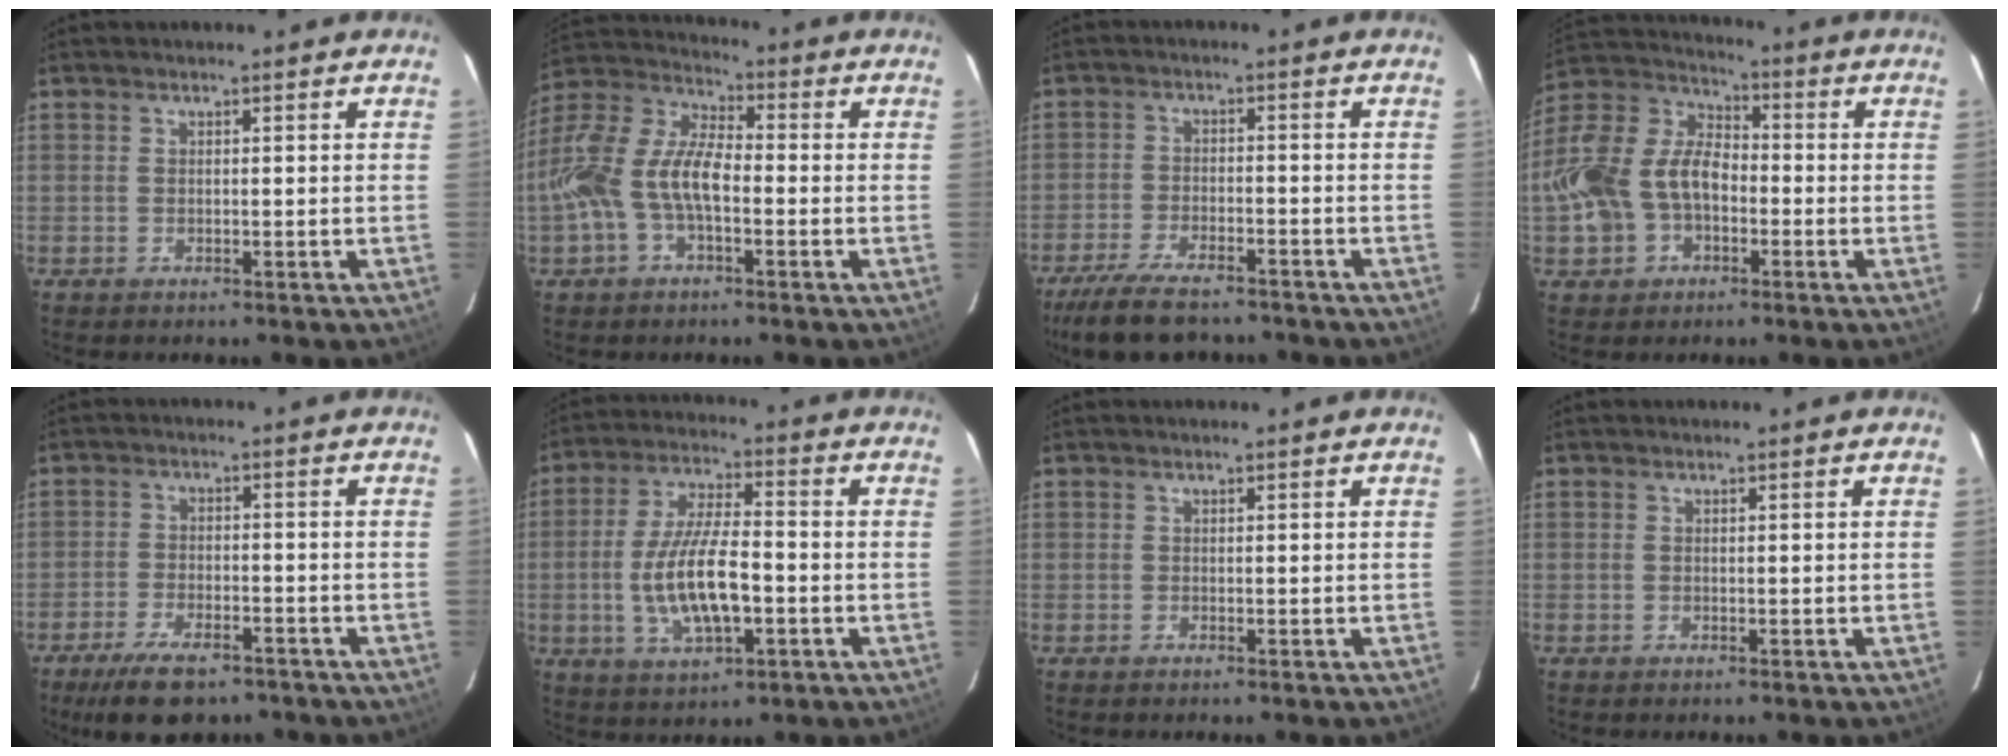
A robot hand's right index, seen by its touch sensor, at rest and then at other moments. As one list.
[{"total": 13.7, "force": [-3.1, 6.5, 11.6], "torque": [-0.244, 0.013, -0.065]}, {"total": 12.9, "force": [-10.6, 4.0, 6.0], "torque": [-0.139, -0.024, -0.179]}, {"total": 18.1, "force": [-4.4, 13.2, 11.6], "torque": [-0.281, 0.025, -0.082]}, {"total": 11.1, "force": [-8.3, 4.3, 5.9], "torque": [-0.134, -0.014, -0.135]}, {"total": 12.9, "force": [-2.8, 4.5, 11.8], "torque": [-0.238, -0.005, -0.044]}, {"total": 0.5, "force": [-0.3, 0.4, -0.1], "torque": [0.002, 0.002, -0.006]}, {"total": 0.0}]